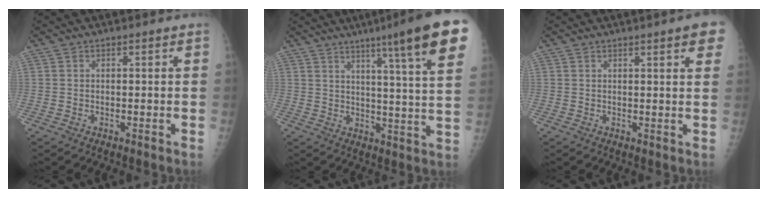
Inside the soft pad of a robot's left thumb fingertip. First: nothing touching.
{"total": 18.7, "force": [10.9, 0.9, 15.2], "torque": [-0.193, -0.039, 0.133]}
{"total": 5.3, "force": [2.9, 0.8, 4.4], "torque": [-0.038, -0.001, 0.031]}